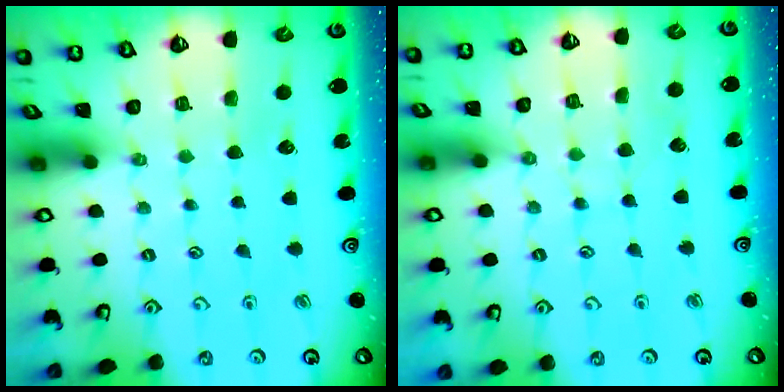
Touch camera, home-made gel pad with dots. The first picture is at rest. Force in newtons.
{"total": 3.3, "press": 3.2, "slide": 0.4}